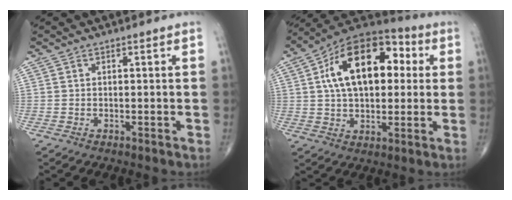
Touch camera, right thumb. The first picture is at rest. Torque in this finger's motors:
{"motor_torque": [0.30, 0.83, 1.23, -0.31, 0.15]}